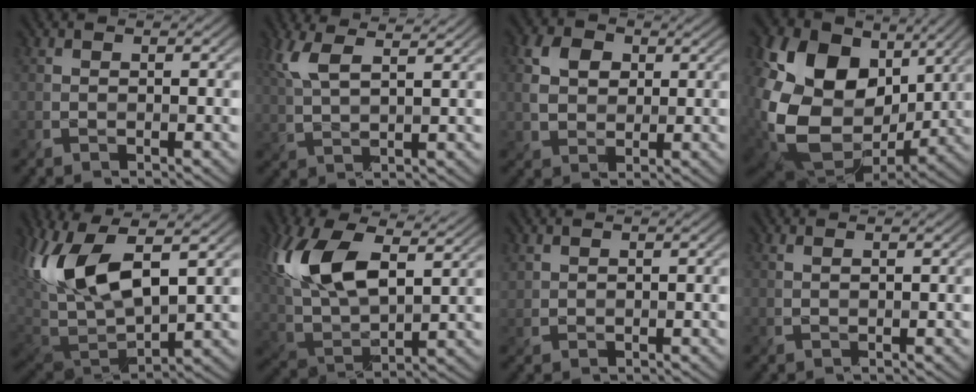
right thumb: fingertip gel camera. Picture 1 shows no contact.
{"total": 6.6, "force": [3.9, 2.1, 5.0], "torque": [-0.120, 0.008, 0.077]}
{"total": 4.9, "force": [1.5, 3.7, 2.8], "torque": [-0.064, 0.003, 0.023]}
{"total": 18.3, "force": [2.2, 14.0, 11.6], "torque": [-0.266, -0.027, 0.069]}
{"total": 15.7, "force": [4.1, 7.5, 13.1], "torque": [-0.295, 0.014, 0.068]}
{"total": 15.1, "force": [6.2, 7.7, 11.4], "torque": [-0.253, 0.012, 0.110]}
{"total": 1.2, "force": [1.0, 0.7, 0.3], "torque": [-0.008, 0.001, 0.023]}
{"total": 0.8, "force": [0.7, -0.1, 0.5], "torque": [-0.007, -0.002, 0.016]}